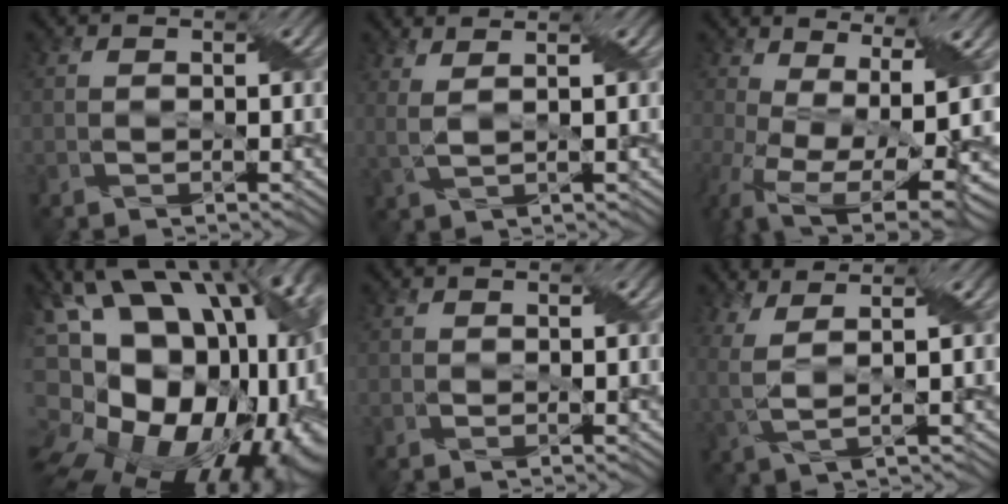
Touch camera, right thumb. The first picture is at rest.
{"total": 3.6, "force": [2.4, 0.9, 2.6], "torque": [-0.046, 0.007, 0.029]}
{"total": 14.3, "force": [-3.4, 6.1, 12.5], "torque": [-0.244, -0.047, -0.021]}
{"total": 22.6, "force": [-3.0, 14.7, 16.8], "torque": [-0.297, 0.006, -0.056]}
{"total": 0.6, "force": [0.2, 0.2, 0.5], "torque": [-0.010, 0.001, 0.003]}
{"total": 4.7, "force": [2.1, 1.1, 4.0], "torque": [-0.100, 0.009, 0.043]}